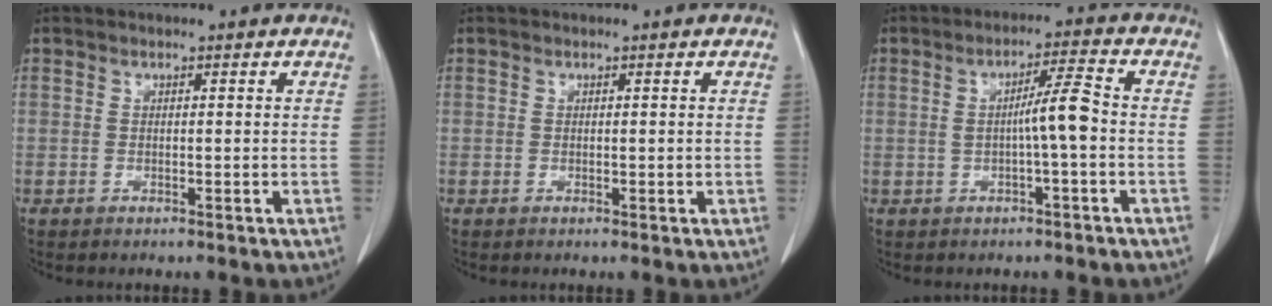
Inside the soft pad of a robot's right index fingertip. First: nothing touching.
{"total": 0.6, "force": [0.1, 0.3, 0.5], "torque": [-0.007, -0.002, 0.003]}
{"total": 5.2, "force": [-0.5, -0.1, 5.2], "torque": [-0.084, 0.009, -0.009]}